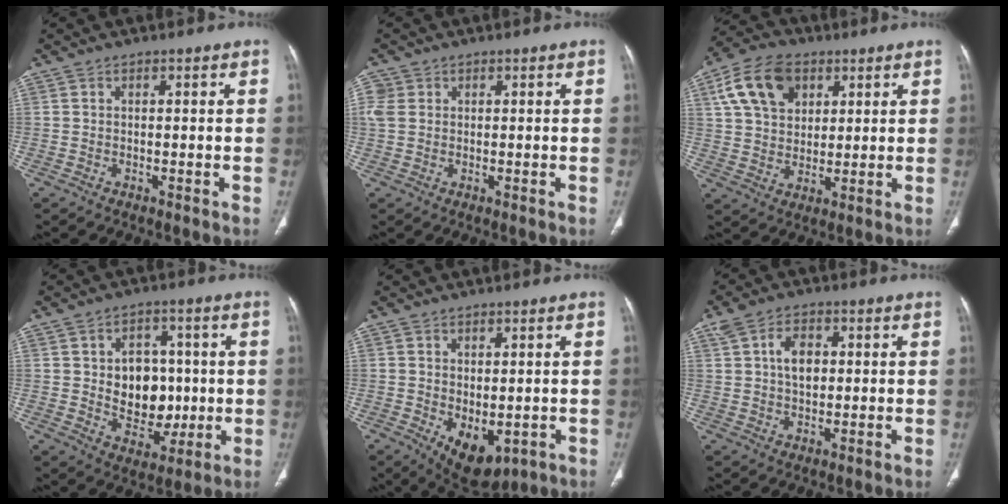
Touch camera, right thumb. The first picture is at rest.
{"total": 2.9, "force": [0.7, 2.4, 1.4], "torque": [-0.032, 0.008, 0.019]}
{"total": 12.5, "force": [5.2, 8.6, 7.4], "torque": [-0.117, -0.003, 0.093]}
{"total": 11.6, "force": [0.3, 8.9, 7.5], "torque": [-0.058, 0.004, 0.019]}
{"total": 8.1, "force": [-2.0, 4.8, 6.2], "torque": [-0.078, -0.008, -0.008]}
{"total": 5.8, "force": [1.0, 3.8, 4.2], "torque": [-0.067, 0.005, 0.017]}